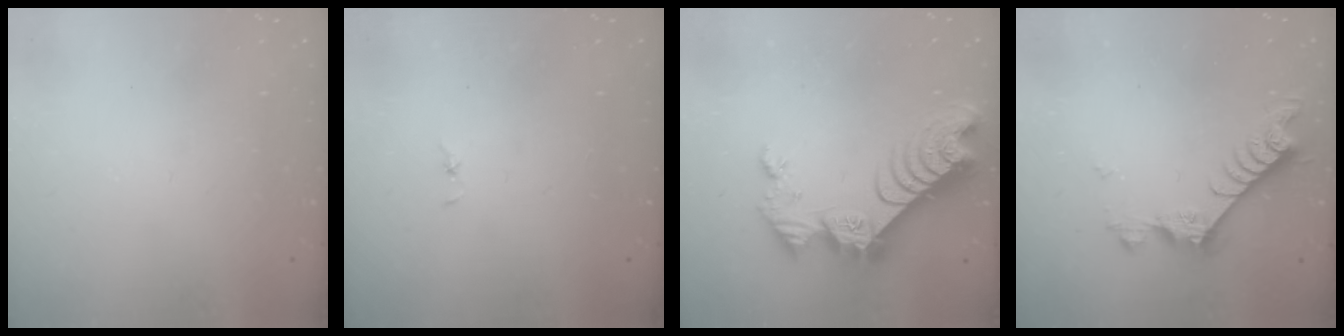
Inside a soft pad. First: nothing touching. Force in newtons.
{"total": 0.7, "press": 0.7, "slide": 0.1}
{"total": 14.6, "press": 14.5, "slide": 1.5}
{"total": 7.0, "press": 7.0, "slide": 0.5}